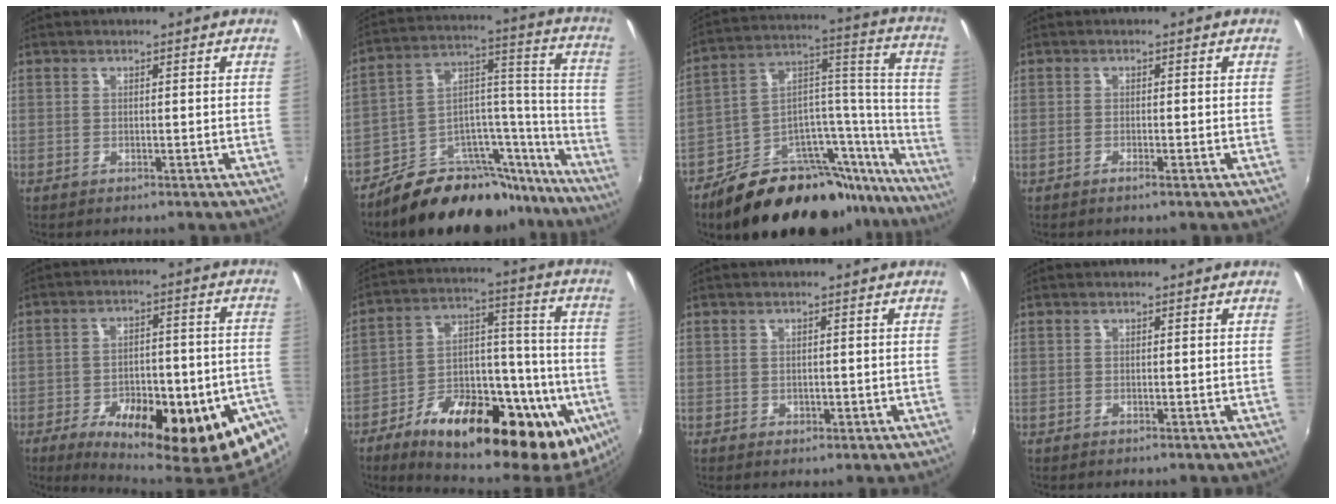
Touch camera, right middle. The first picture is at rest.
{"total": 22.0, "force": [-18.2, 9.1, 8.3], "torque": [-0.110, 0.066, -0.267]}
{"total": 27.8, "force": [-21.2, 11.4, 13.9], "torque": [-0.169, 0.063, -0.308]}
{"total": 1.3, "force": [-1.0, 0.0, 0.9], "torque": [-0.020, -0.004, -0.019]}
{"total": 27.5, "force": [-14.7, 10.4, 20.8], "torque": [-0.297, -0.031, -0.185]}
{"total": 31.6, "force": [-15.1, 13.7, 24.2], "torque": [-0.340, 0.013, -0.217]}
{"total": 1.4, "force": [-0.3, 1.2, 0.7], "torque": [-0.008, -0.004, -0.006]}
{"total": 0.0}